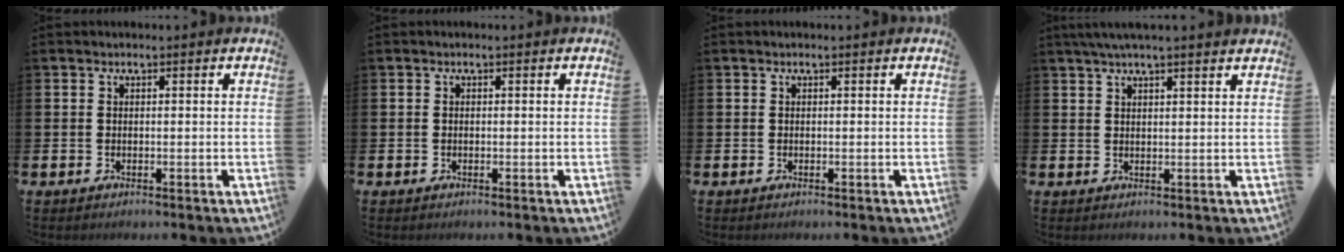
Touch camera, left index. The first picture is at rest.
{"total": 0.0}
{"total": 0.0}
{"total": 2.9, "force": [2.6, -0.2, 1.3], "torque": [-0.028, -0.003, 0.046]}